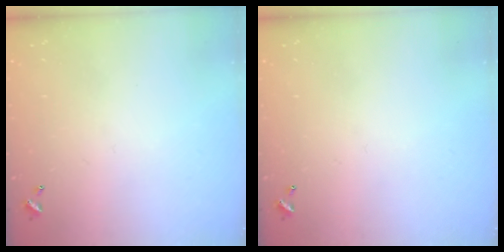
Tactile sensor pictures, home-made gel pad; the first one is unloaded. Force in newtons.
{"total": 0.0}